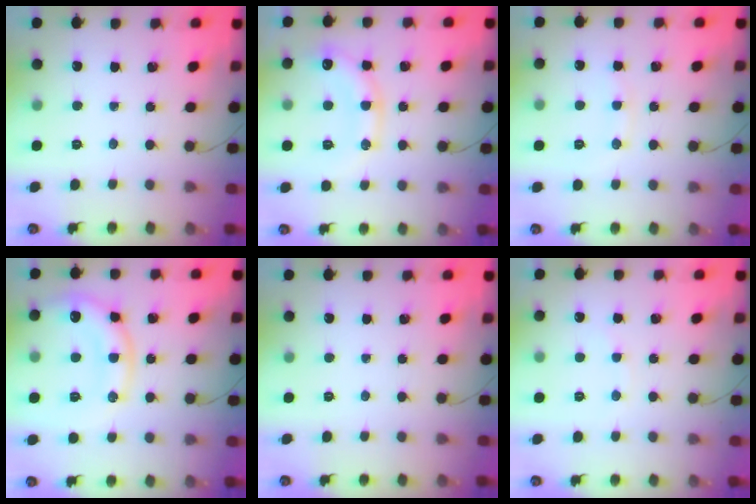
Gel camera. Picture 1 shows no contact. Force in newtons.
{"total": 13.6, "press": 13.5, "slide": 1.3}
{"total": 6.9, "press": 6.8, "slide": 1.2}
{"total": 13.9, "press": 13.8, "slide": 1.1}
{"total": 0.0}
{"total": 5.3, "press": 5.2, "slide": 1.0}